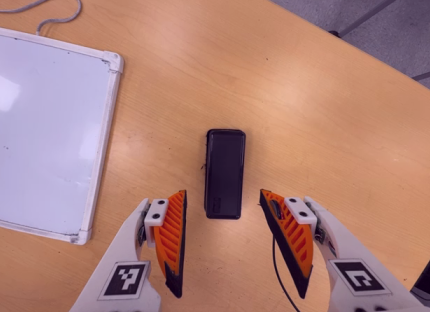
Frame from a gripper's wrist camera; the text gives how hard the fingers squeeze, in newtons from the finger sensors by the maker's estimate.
{"total": 0.0}